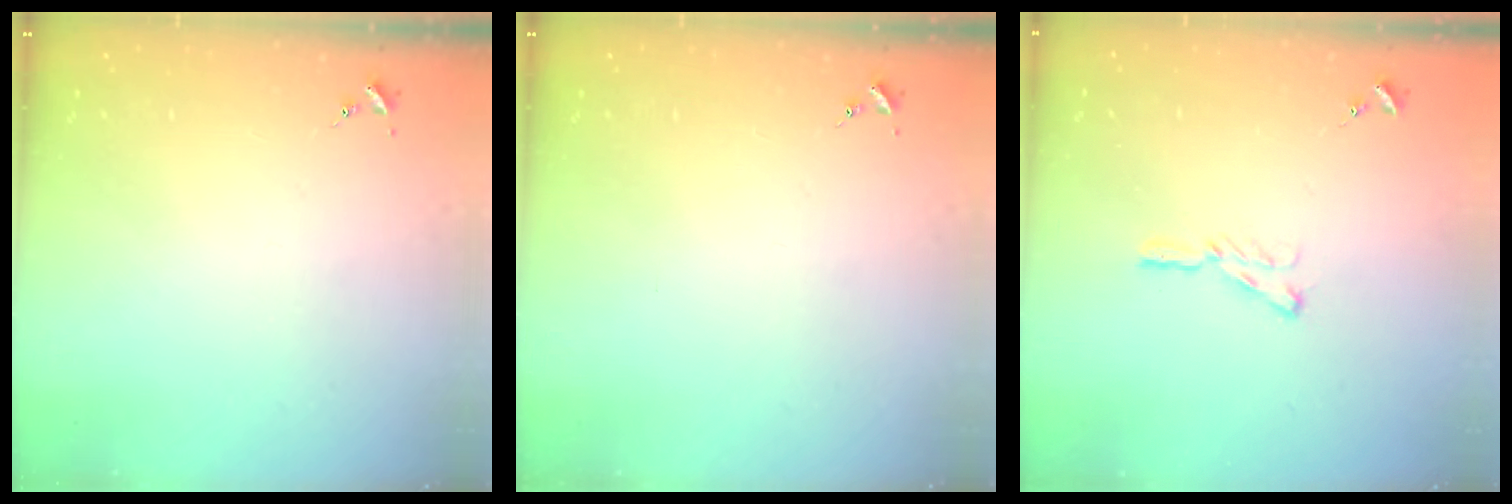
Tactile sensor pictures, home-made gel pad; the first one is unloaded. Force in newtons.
{"total": 0.0}
{"total": 5.8, "press": 5.7, "slide": 0.6}